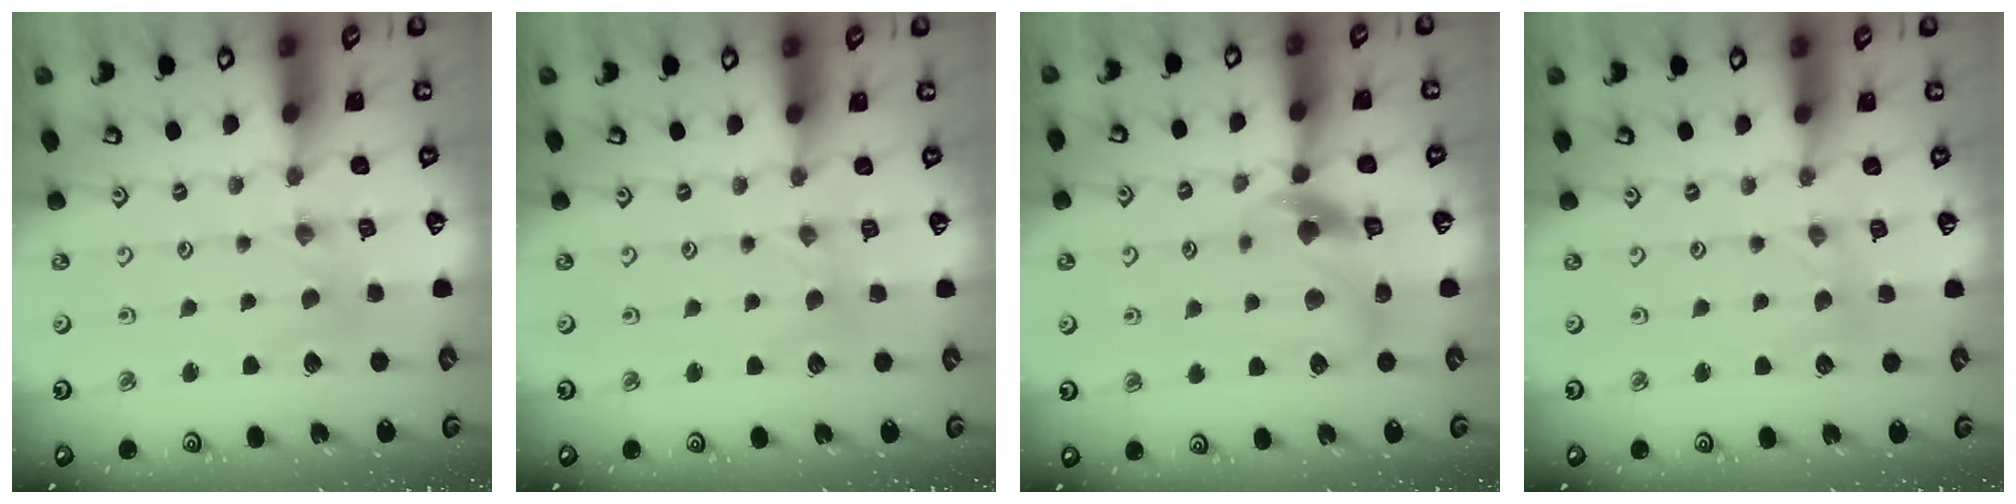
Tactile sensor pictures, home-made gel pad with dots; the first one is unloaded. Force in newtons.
{"total": 0.6, "press": 0.6, "slide": 0.2}
{"total": 10.5, "press": 10.4, "slide": 1.6}
{"total": 1.2, "press": 1.2, "slide": 0.1}